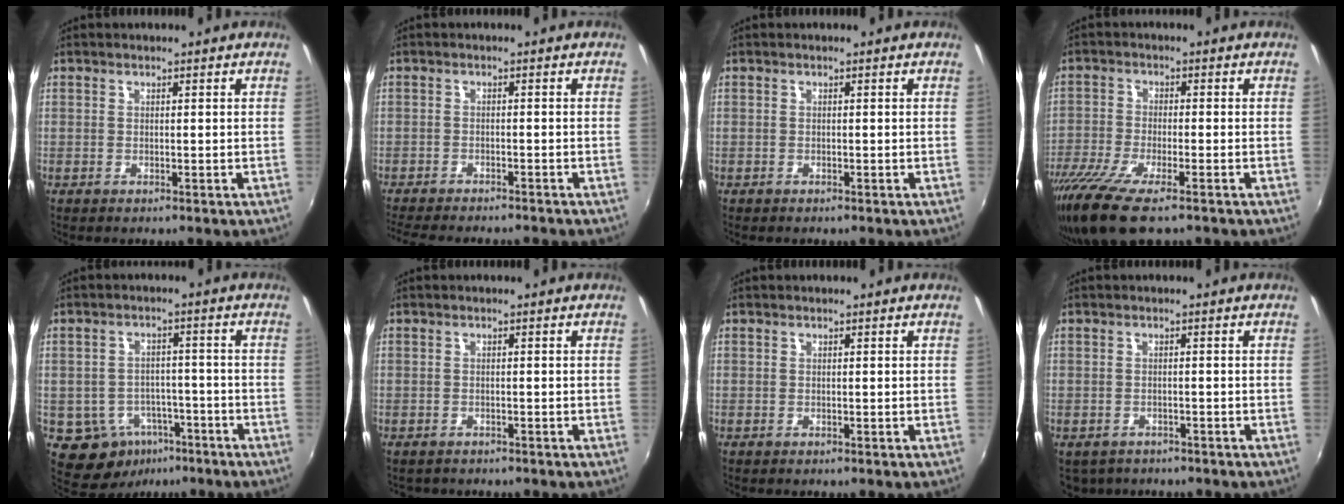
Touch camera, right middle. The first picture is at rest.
{"total": 10.3, "force": [-9.2, 1.7, 4.3], "torque": [-0.101, -0.022, -0.142]}
{"total": 0.0}
{"total": 12.3, "force": [-8.5, 3.0, 8.3], "torque": [-0.191, -0.051, -0.162]}
{"total": 9.0, "force": [-4.7, 7.1, 2.9], "torque": [-0.066, 0.012, -0.049]}
{"total": 1.2, "force": [-1.0, 0.6, 0.1], "torque": [-0.008, -0.004, -0.015]}
{"total": 0.0}
{"total": 4.0, "force": [-3.0, 2.4, 1.3], "torque": [-0.032, -0.016, -0.039]}